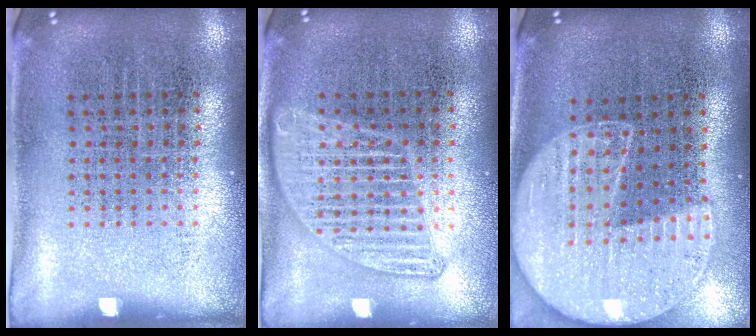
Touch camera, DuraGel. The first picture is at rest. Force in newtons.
{"total": 1.4, "press": 1.4, "slide": 0.2}
{"total": 1.7, "press": 1.6, "slide": 0.7}